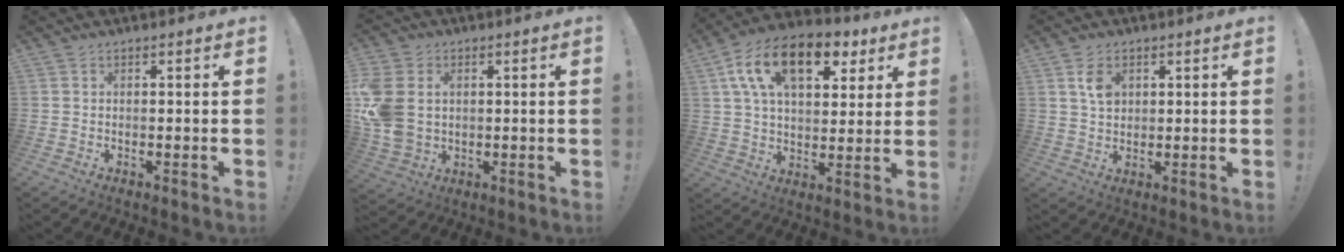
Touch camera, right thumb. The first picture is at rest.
{"total": 10.7, "force": [2.0, 8.3, 6.4], "torque": [-0.137, -0.008, 0.041]}
{"total": 19.3, "force": [8.8, 10.7, 13.4], "torque": [-0.215, -0.029, 0.151]}
{"total": 5.3, "force": [2.3, 3.6, 3.2], "torque": [-0.036, -0.008, 0.040]}